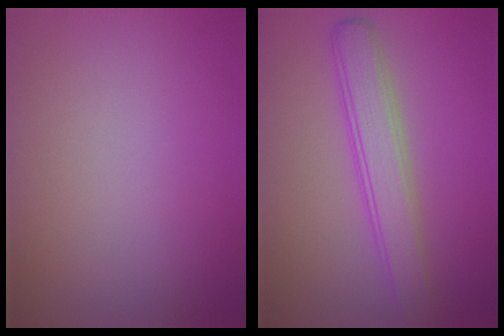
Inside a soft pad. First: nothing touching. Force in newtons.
{"total": 3.9, "press": 3.9, "slide": 0.1}